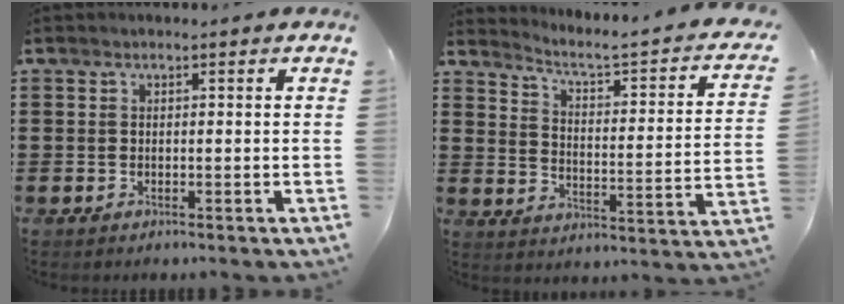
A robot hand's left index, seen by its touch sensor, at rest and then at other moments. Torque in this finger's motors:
{"motor_torque": [1.31, -0.83, -0.08, 0.00]}